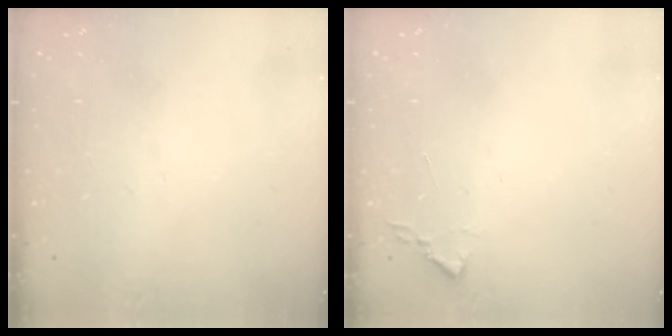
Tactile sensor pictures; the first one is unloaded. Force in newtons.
{"total": 1.9, "press": 1.8, "slide": 0.3}